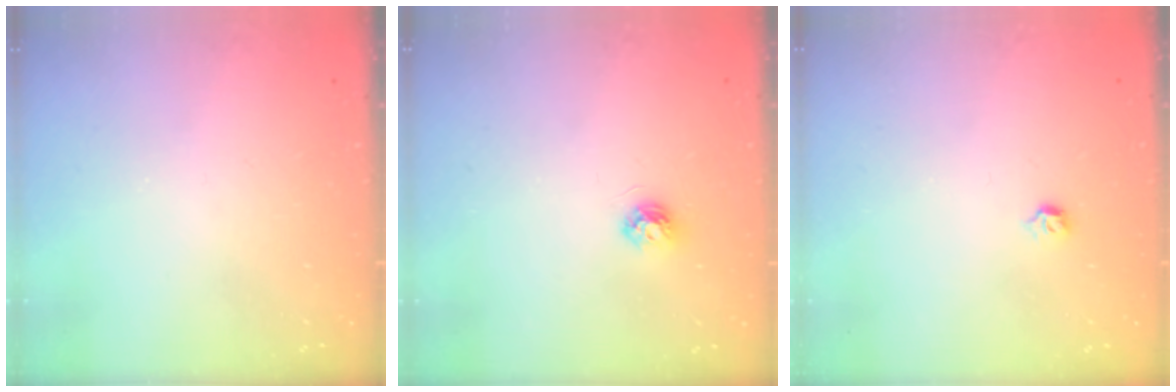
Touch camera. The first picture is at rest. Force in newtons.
{"total": 4.5, "press": 4.5, "slide": 0.7}
{"total": 2.8, "press": 2.7, "slide": 0.8}